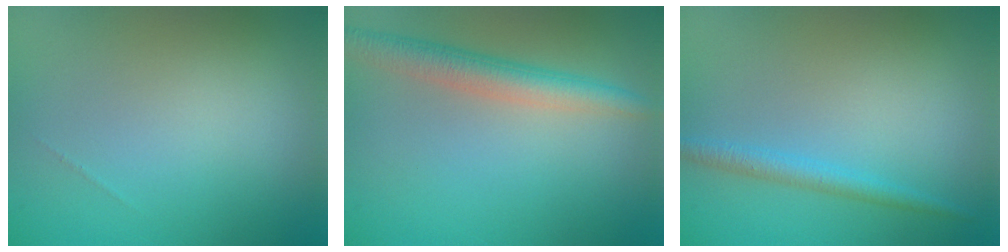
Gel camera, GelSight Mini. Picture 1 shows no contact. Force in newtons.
{"total": 3.7, "press": 3.7, "slide": 0.1}
{"total": 1.9, "press": 1.9, "slide": 0.1}